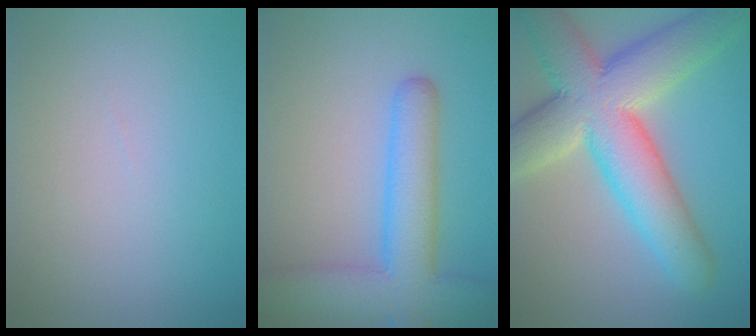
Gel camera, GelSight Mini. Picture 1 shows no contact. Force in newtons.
{"total": 6.5, "press": 6.5, "slide": 0.3}
{"total": 12.1, "press": 12.1, "slide": 0.7}